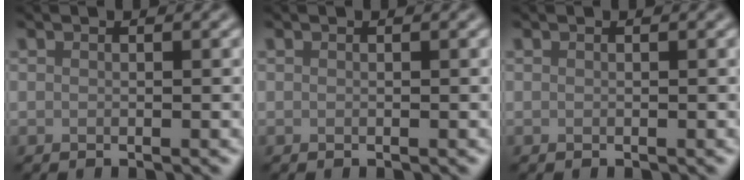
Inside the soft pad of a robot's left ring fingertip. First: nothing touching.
{"total": 0.0}
{"total": 0.0}